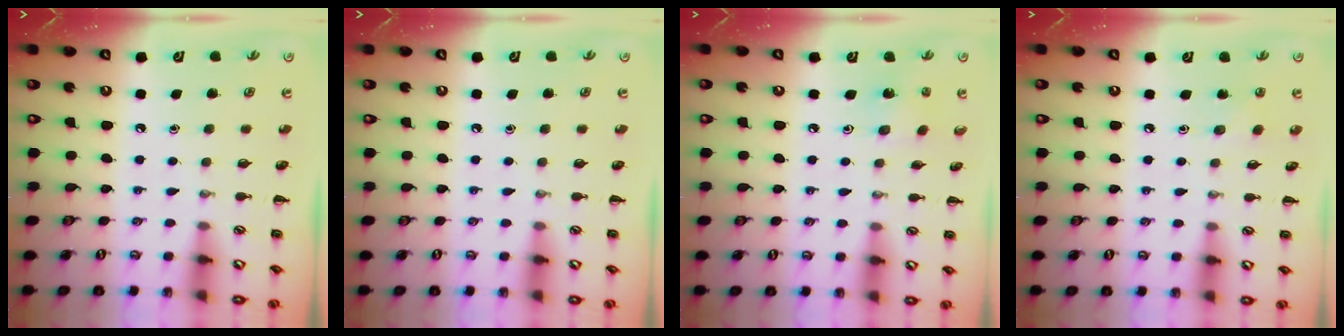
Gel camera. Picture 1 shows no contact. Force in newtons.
{"total": 0.0}
{"total": 1.5, "press": 1.3, "slide": 0.6}
{"total": 2.6, "press": 2.5, "slide": 0.9}